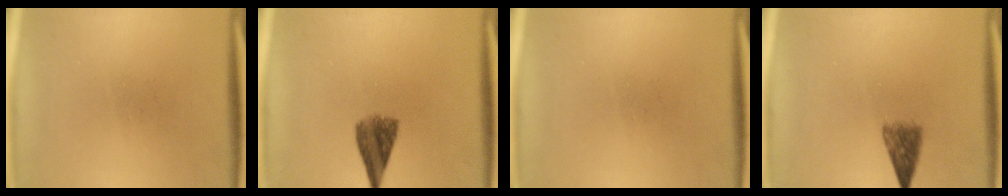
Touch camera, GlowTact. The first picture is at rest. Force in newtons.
{"total": 5.4}
{"total": 0.0}
{"total": 3.5}